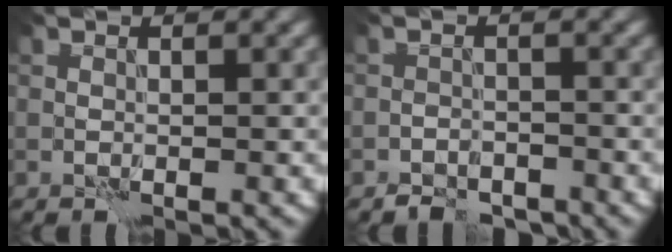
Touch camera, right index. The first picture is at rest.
{"total": 2.3, "force": [-2.1, 0.8, 0.1], "torque": [0.007, 0.003, -0.040]}